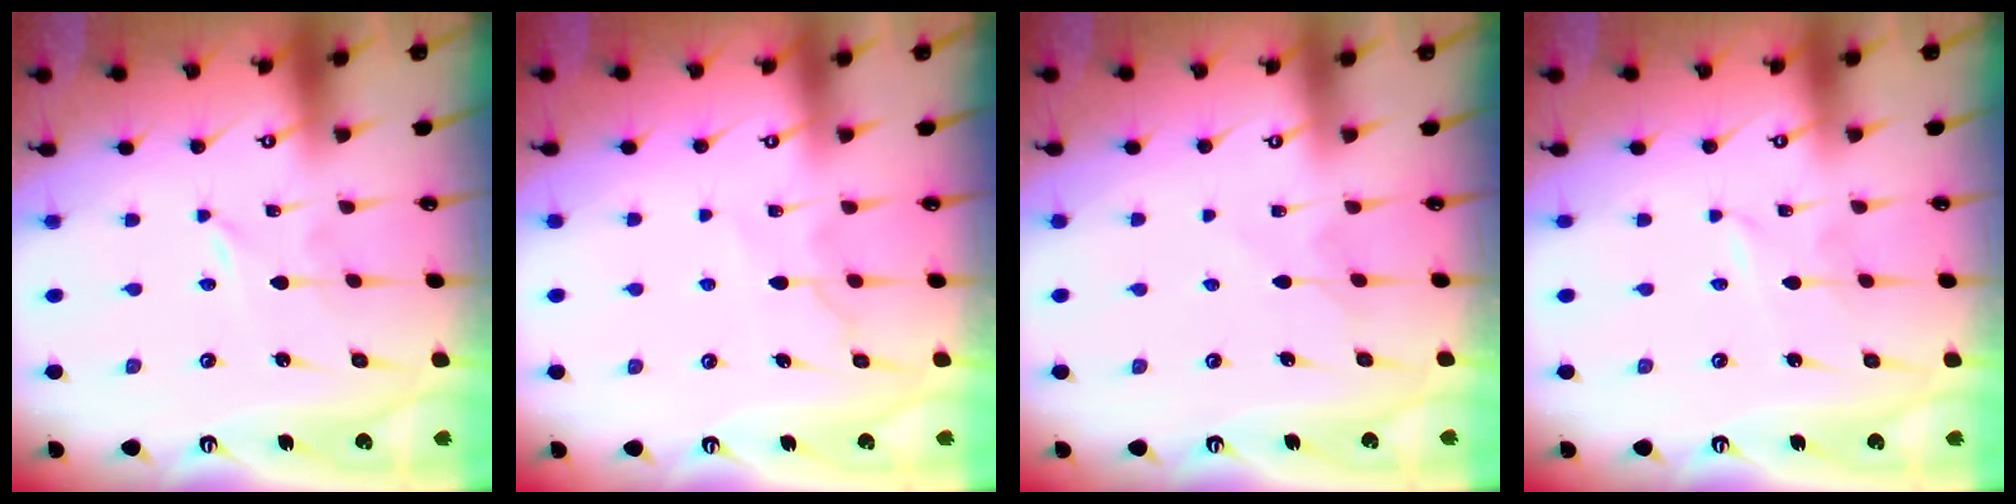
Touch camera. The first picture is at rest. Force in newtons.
{"total": 7.4, "press": 7.3, "slide": 0.9}
{"total": 4.6, "press": 4.6, "slide": 0.4}
{"total": 1.6, "press": 1.6, "slide": 0.2}